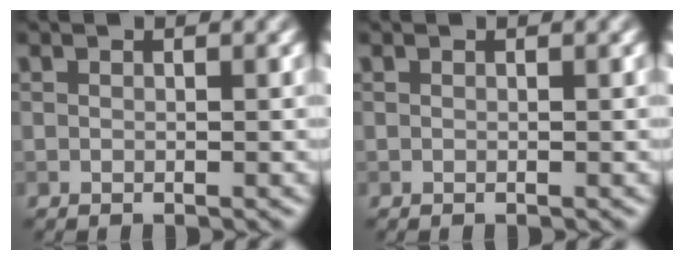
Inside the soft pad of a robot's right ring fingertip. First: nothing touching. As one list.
[{"total": 0.0}]